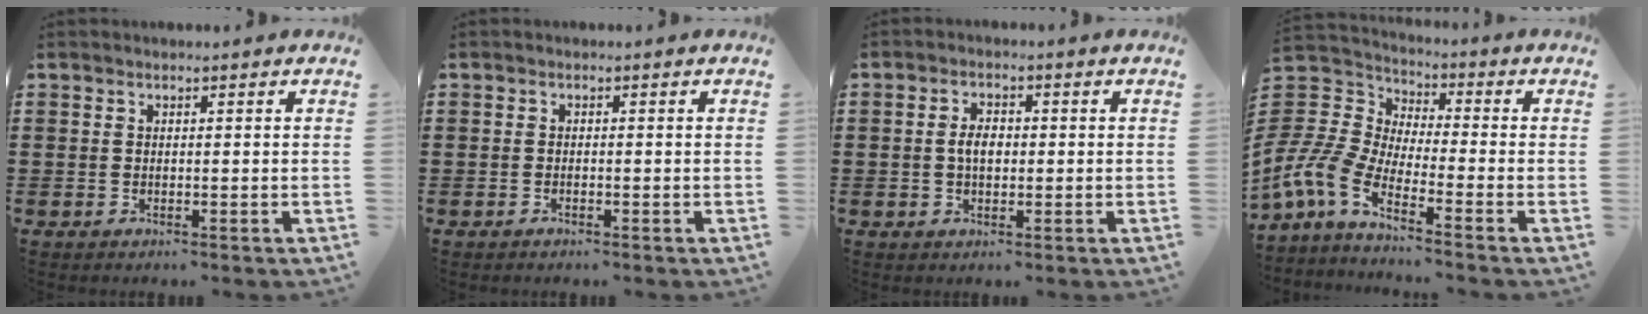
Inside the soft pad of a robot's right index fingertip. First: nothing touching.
{"total": 0.5, "force": [-0.4, -0.1, 0.3], "torque": [-0.009, -0.007, -0.005]}
{"total": 3.2, "force": [-0.1, 1.8, 2.6], "torque": [-0.051, 0.005, -0.002]}
{"total": 7.0, "force": [-5.8, 2.6, 3.0], "torque": [-0.111, -0.013, -0.129]}